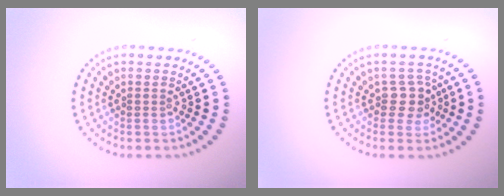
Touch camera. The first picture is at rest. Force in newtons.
{"total": 2.3, "press": 2.0, "slide": 1.1}